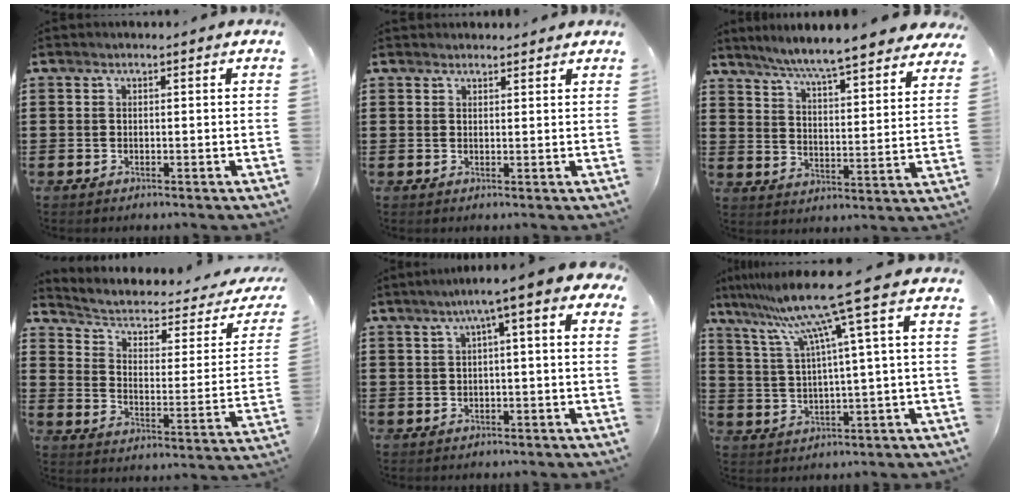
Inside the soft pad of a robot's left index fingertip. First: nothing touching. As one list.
[{"total": 1.4, "force": [1.4, 0.3, 0.1], "torque": [-0.004, 0.001, 0.027]}, {"total": 6.7, "force": [6.2, -0.5, 2.4], "torque": [-0.074, -0.045, 0.104]}, {"total": 3.6, "force": [2.0, 1.7, 2.5], "torque": [-0.063, -0.017, 0.025]}, {"total": 4.3, "force": [0.6, 0.2, 4.2], "torque": [-0.084, -0.003, 0.002]}, {"total": 11.7, "force": [6.1, -0.8, 9.9], "torque": [-0.223, -0.026, 0.087]}]